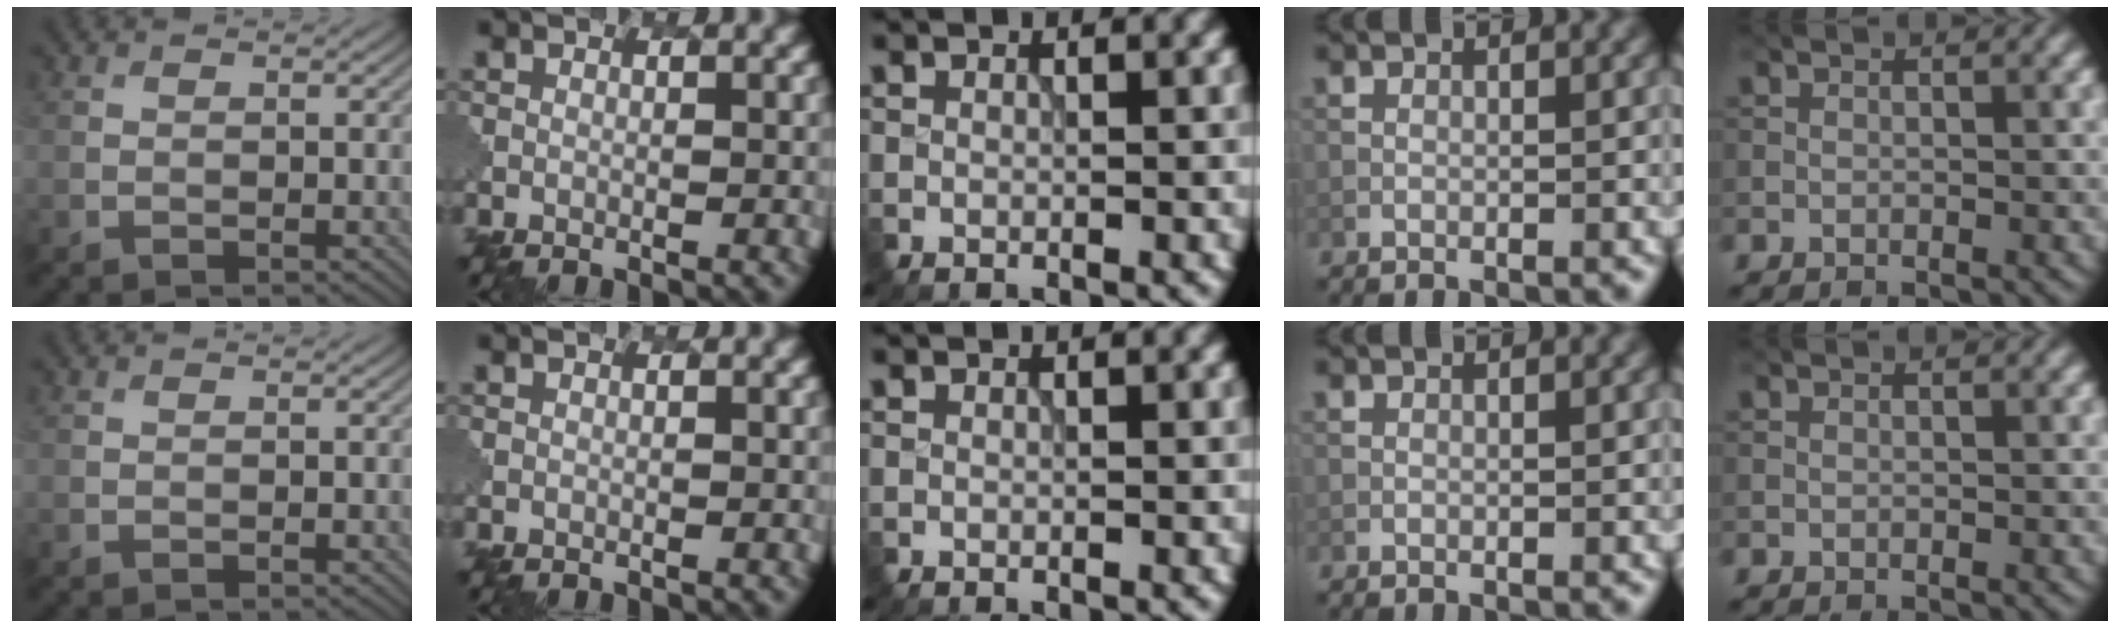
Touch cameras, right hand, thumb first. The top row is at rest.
{}